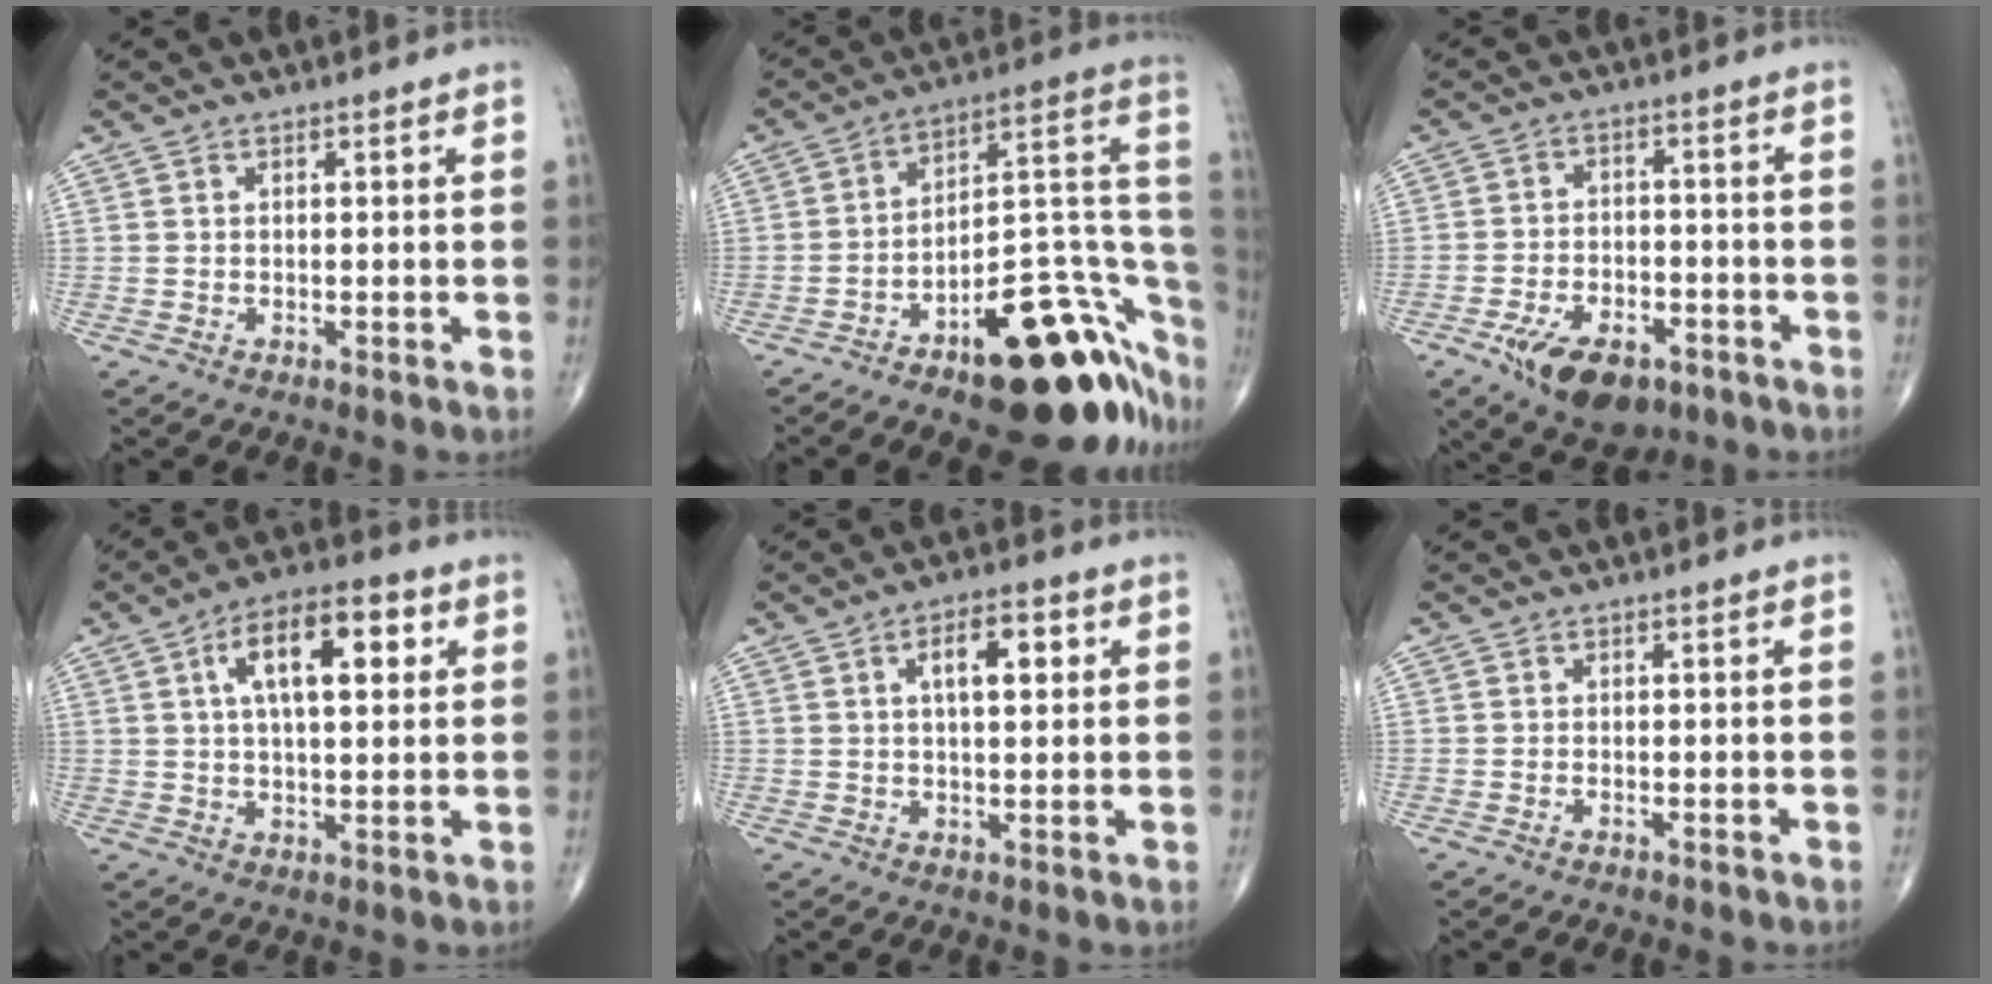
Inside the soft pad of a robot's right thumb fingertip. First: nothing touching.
{"total": 27.8, "force": [-14.0, 11.1, 21.4], "torque": [-0.187, 0.100, -0.195]}
{"total": 12.0, "force": [-6.6, 6.4, 7.6], "torque": [-0.110, 0.025, -0.102]}
{"total": 13.1, "force": [4.0, 5.7, 11.0], "torque": [-0.160, 0.012, 0.058]}
{"total": 6.9, "force": [2.0, 3.0, 5.8], "torque": [-0.075, 0.004, 0.029]}
{"total": 0.0}